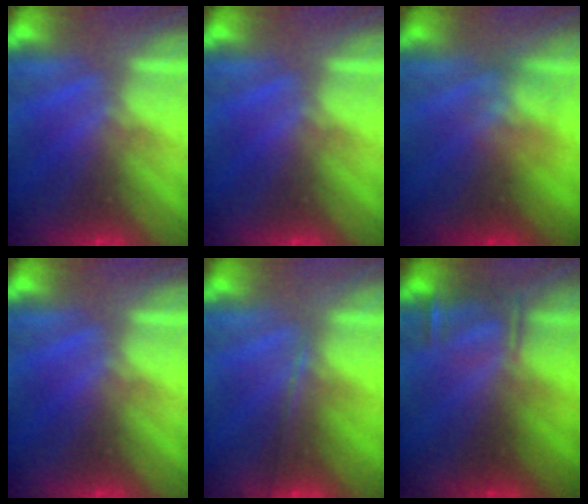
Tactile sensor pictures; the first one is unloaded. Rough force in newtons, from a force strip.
{"total": 0.0}
{"total": 2.4}
{"total": 0.0}
{"total": 1.8}
{"total": 3.2}